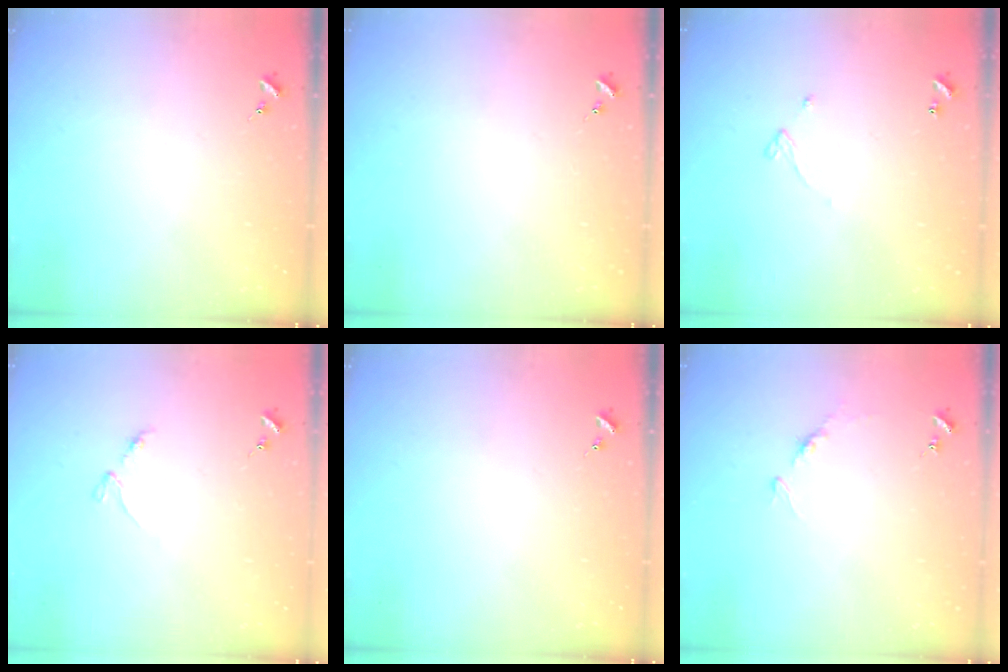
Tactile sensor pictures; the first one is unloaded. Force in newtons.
{"total": 0.0}
{"total": 3.4, "press": 3.4, "slide": 0.5}
{"total": 2.9, "press": 2.8, "slide": 0.4}
{"total": 0.0}
{"total": 4.9, "press": 4.8, "slide": 0.6}